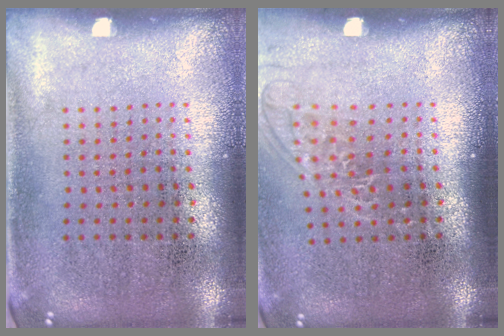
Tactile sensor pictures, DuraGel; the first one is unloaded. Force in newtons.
{"total": 1.3, "press": 1.0, "slide": 0.7}